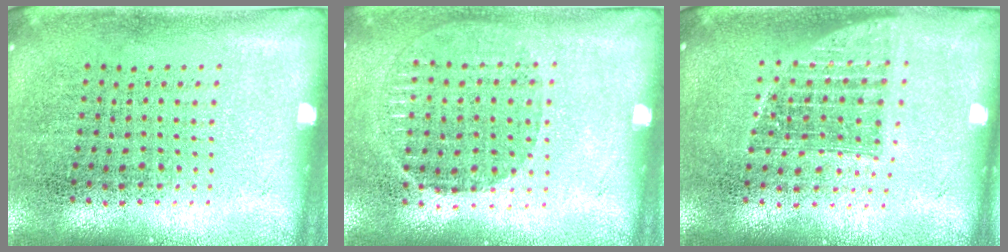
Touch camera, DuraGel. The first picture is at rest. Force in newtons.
{"total": 1.0, "press": 1.0, "slide": 0.1}
{"total": 1.2, "press": 1.0, "slide": 0.7}